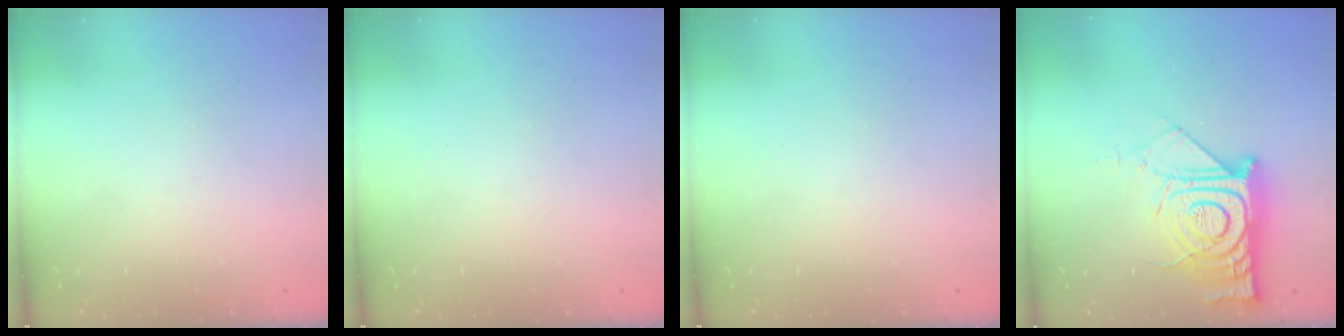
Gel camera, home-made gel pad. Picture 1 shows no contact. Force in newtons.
{"total": 0.0}
{"total": 0.0}
{"total": 17.6, "press": 17.5, "slide": 1.3}